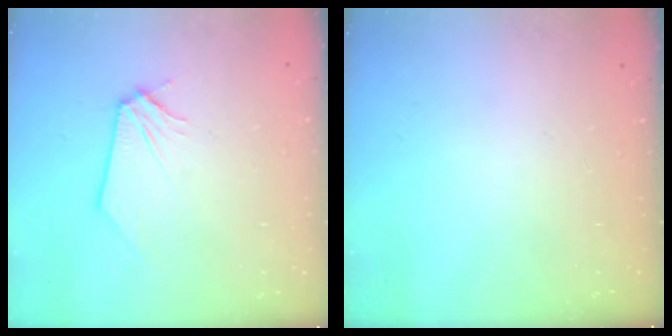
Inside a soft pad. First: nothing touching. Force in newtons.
{"total": 0.0}